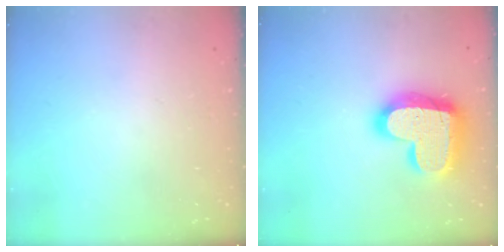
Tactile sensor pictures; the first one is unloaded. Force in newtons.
{"total": 22.1, "press": 22.0, "slide": 1.5}